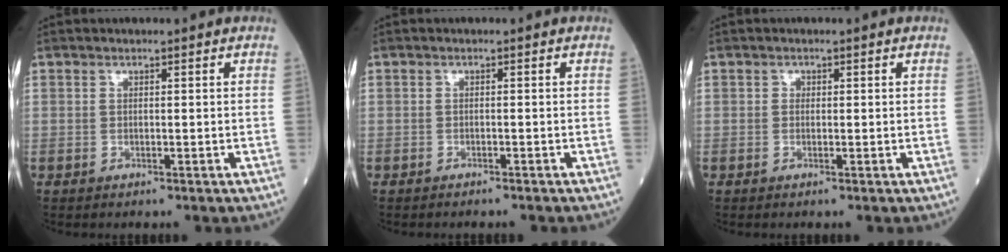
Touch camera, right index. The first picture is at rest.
{"total": 1.4, "force": [-1.3, 0.1, 0.5], "torque": [-0.008, -0.002, -0.016]}
{"total": 0.5, "force": [0.1, 0.5, 0.1], "torque": [0.003, 0.002, 0.001]}